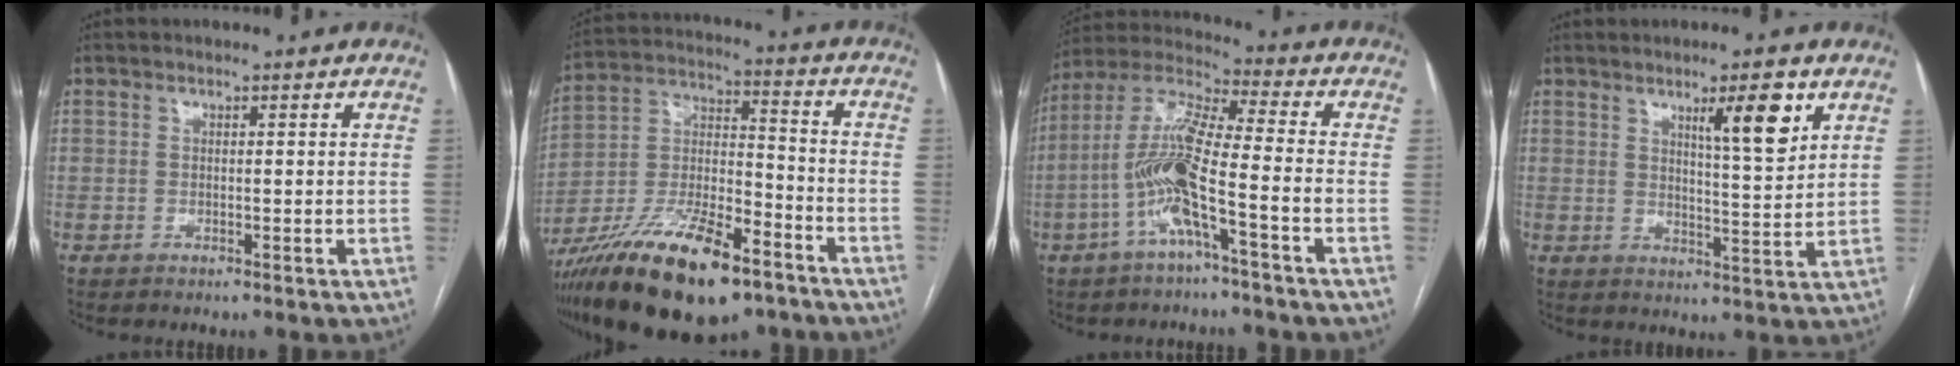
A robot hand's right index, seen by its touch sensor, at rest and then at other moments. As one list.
[{"total": 21.8, "force": [-14.7, 6.1, 14.9], "torque": [-0.277, -0.010, -0.256]}, {"total": 12.0, "force": [-4.3, 0.4, 11.2], "torque": [-0.232, 0.015, -0.089]}, {"total": 7.4, "force": [4.0, 0.8, 6.1], "torque": [-0.096, -0.007, 0.063]}]